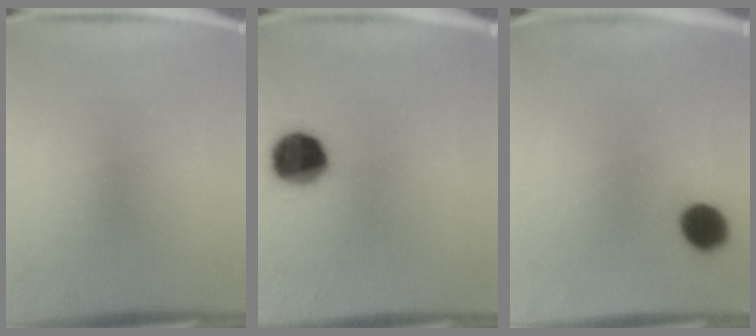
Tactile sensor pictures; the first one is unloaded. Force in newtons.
{"total": 11.6}
{"total": 6.7}